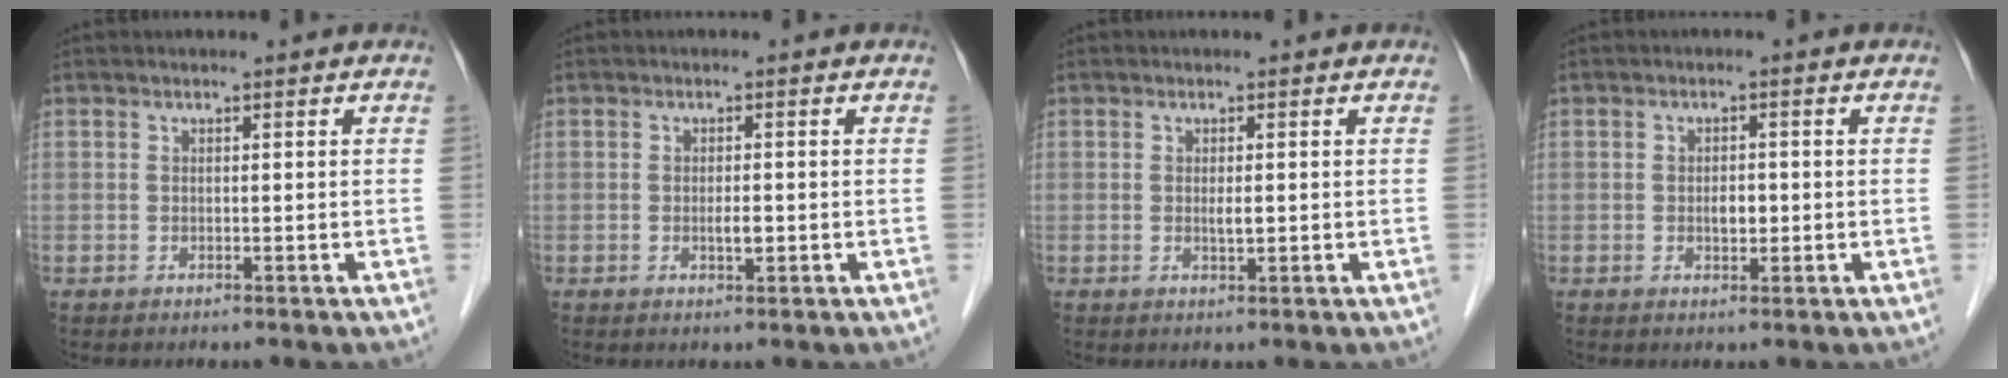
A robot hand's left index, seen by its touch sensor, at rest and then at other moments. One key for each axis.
{"total": 1.6, "fx": -0.5, "fy": 0.5, "fz": 1.5, "tx": -0.027, "ty": -0.004, "tz": -0.007}
{"total": 1.2, "fx": -0.1, "fy": 0.3, "fz": 1.2, "tx": -0.022, "ty": -0.005, "tz": -0.001}
{"total": 2.0, "fx": -0.4, "fy": 1.2, "fz": 1.6, "tx": -0.027, "ty": -0.002, "tz": -0.004}